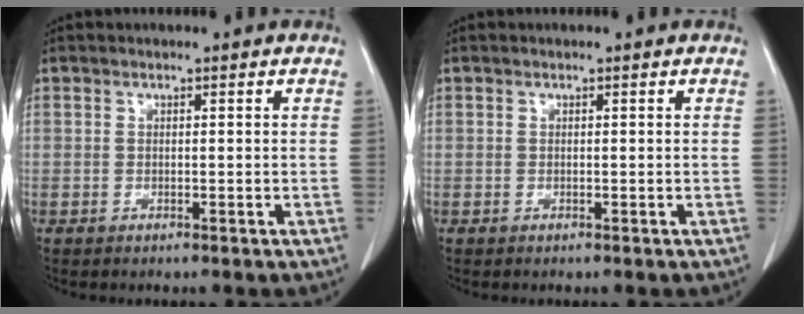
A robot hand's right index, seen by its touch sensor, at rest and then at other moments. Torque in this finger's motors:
{"motor_torque": [0.00, 0.00, 0.00, 0.00]}